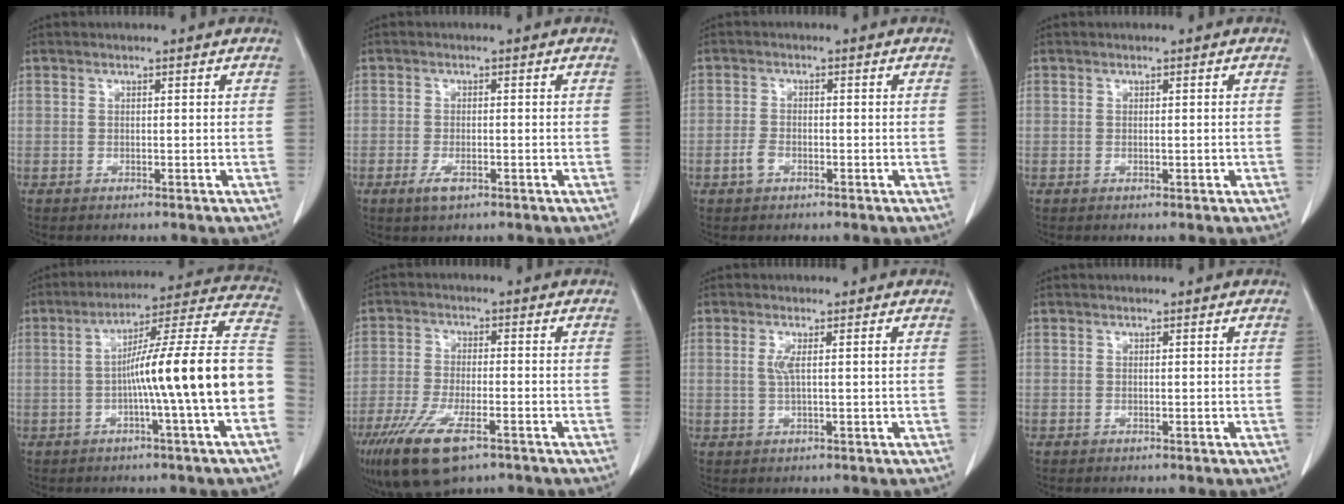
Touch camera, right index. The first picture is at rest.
{"total": 2.6, "force": [-1.4, 0.9, 2.0], "torque": [-0.040, -0.001, -0.024]}
{"total": 2.1, "force": [-1.1, 1.2, 1.3], "torque": [-0.028, 0.003, -0.022]}
{"total": 0.7, "force": [-0.2, 0.2, 0.7], "torque": [-0.014, -0.001, 0.000]}
{"total": 18.3, "force": [-3.2, -0.5, 18.0], "torque": [-0.241, 0.034, -0.054]}
{"total": 12.6, "force": [-7.8, 3.6, 9.2], "torque": [-0.182, -0.028, -0.133]}
{"total": 2.3, "force": [0.4, -0.2, 2.3], "torque": [-0.051, 0.002, 0.007]}
{"total": 0.0}